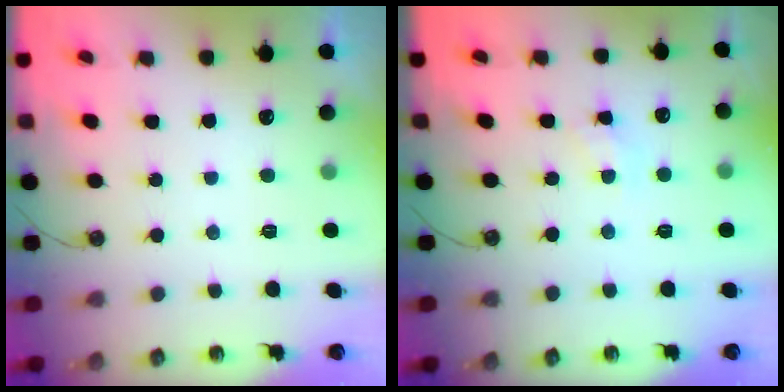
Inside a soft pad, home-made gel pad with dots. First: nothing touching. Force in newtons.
{"total": 3.3, "press": 3.2, "slide": 0.5}